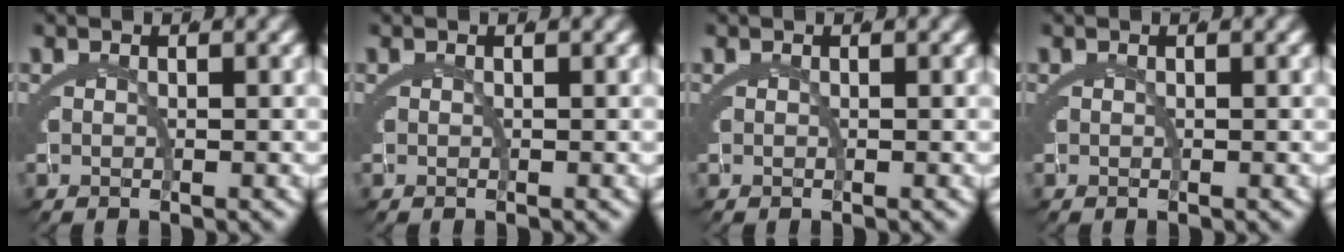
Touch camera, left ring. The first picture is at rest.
{"total": 0.0}
{"total": 0.0}
{"total": 0.0}